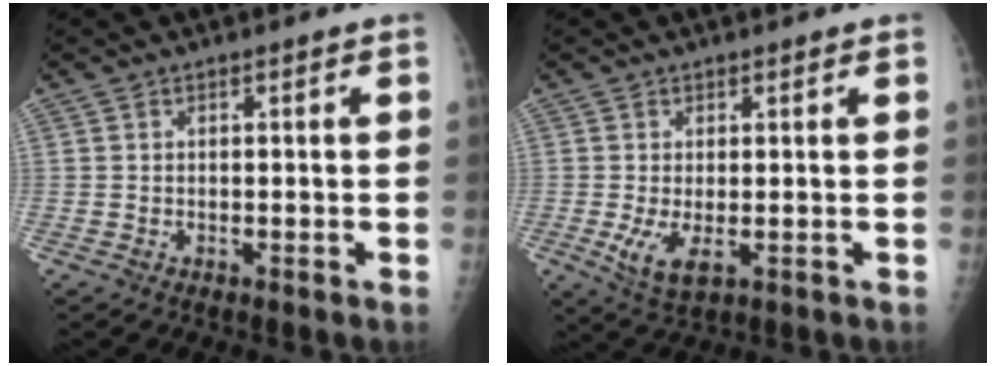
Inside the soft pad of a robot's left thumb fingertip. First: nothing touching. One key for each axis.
{"total": 5.0, "fx": -0.5, "fy": 2.2, "fz": 4.4, "tx": -0.087, "ty": -0.014, "tz": 0.001}